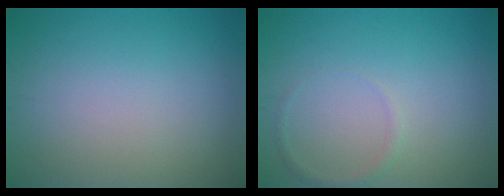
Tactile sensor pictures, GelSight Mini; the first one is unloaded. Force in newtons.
{"total": 0.8, "press": 0.8, "slide": 0.0}